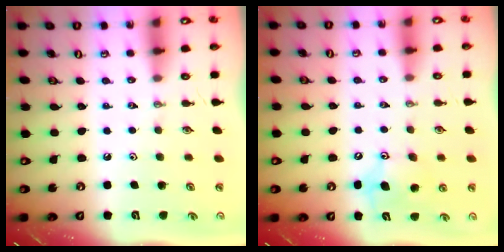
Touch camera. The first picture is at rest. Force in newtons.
{"total": 9.6, "press": 9.3, "slide": 2.5}